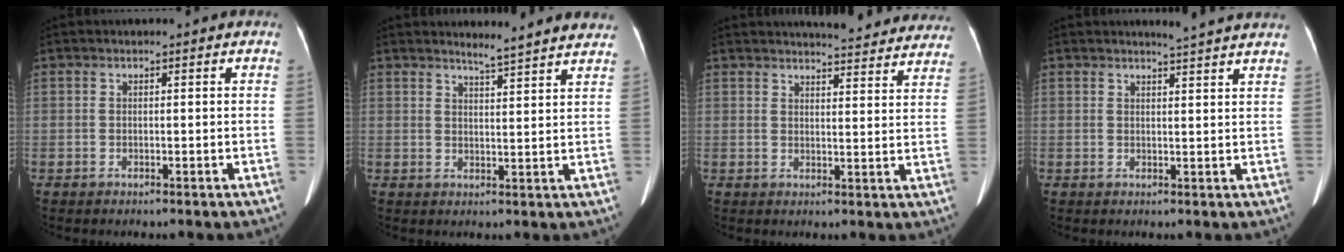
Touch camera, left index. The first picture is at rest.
{"total": 7.2, "force": [6.9, -0.2, 2.3], "torque": [-0.039, -0.004, 0.076]}
{"total": 16.9, "force": [16.1, 2.5, 4.6], "torque": [-0.040, -0.031, 0.173]}
{"total": 4.9, "force": [4.5, -0.6, 1.8], "torque": [-0.027, 0.002, 0.045]}